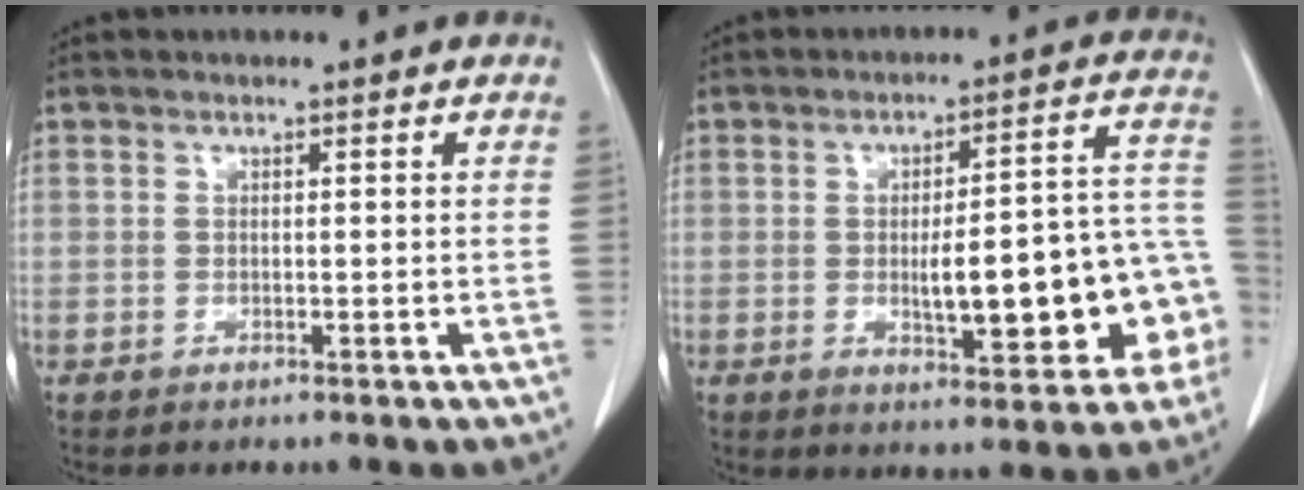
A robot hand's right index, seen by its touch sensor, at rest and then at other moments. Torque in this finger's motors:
{"motor_torque": [0.31, 0.01, 0.18, 0.08]}